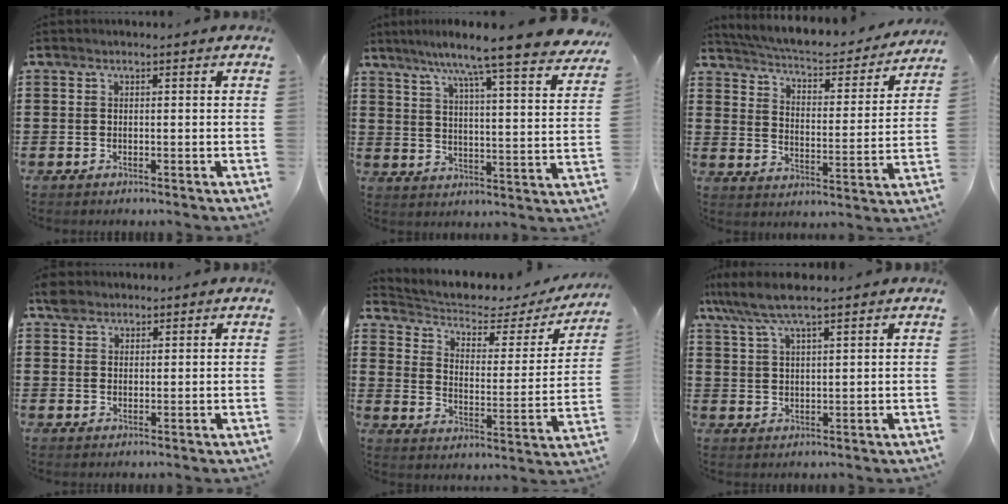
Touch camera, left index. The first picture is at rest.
{"total": 9.1, "force": [7.8, -1.0, 4.5], "torque": [-0.102, -0.059, 0.121]}
{"total": 4.3, "force": [4.1, 0.3, 1.3], "torque": [-0.052, -0.036, 0.062]}
{"total": 2.9, "force": [2.3, 1.7, 0.6], "torque": [-0.012, 0.004, 0.043]}
{"total": 3.4, "force": [2.4, 1.7, 1.8], "torque": [-0.050, -0.019, 0.032]}
{"total": 6.3, "force": [5.0, 1.0, 3.6], "torque": [-0.085, -0.007, 0.091]}